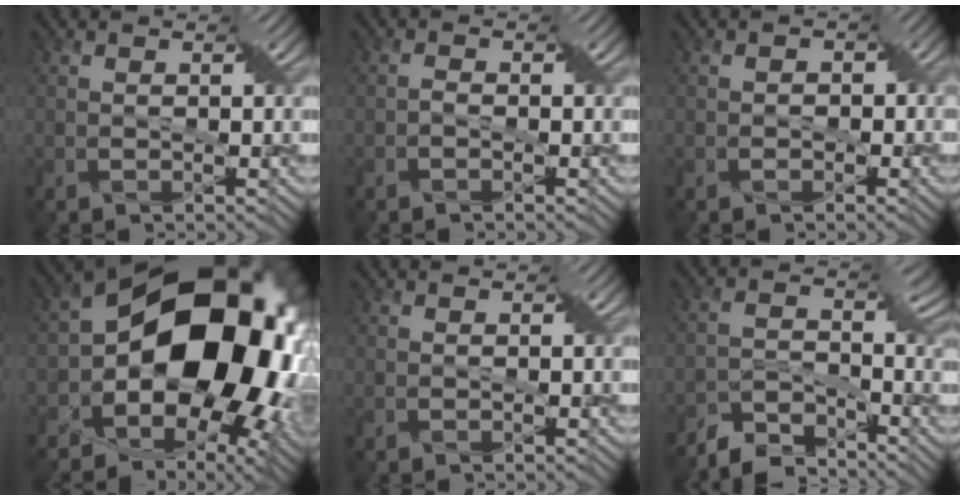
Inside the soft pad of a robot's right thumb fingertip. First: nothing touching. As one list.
[{"total": 0.6, "force": [-0.4, -0.3, 0.2], "torque": [-0.007, 0.004, -0.011]}, {"total": 2.4, "force": [-0.8, 2.1, 0.8], "torque": [-0.004, 0.007, -0.021]}, {"total": 16.7, "force": [0.4, 11.6, 12.1], "torque": [-0.202, -0.019, 0.035]}, {"total": 0.0}, {"total": 5.5, "force": [-5.1, 1.4, 1.5], "torque": [-0.047, -0.009, -0.098]}]